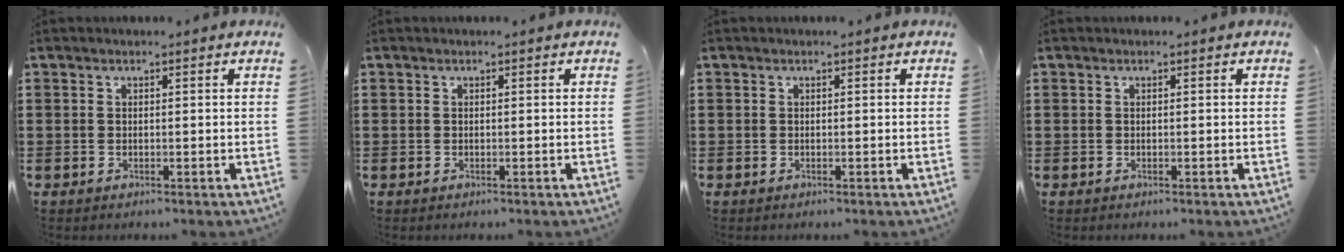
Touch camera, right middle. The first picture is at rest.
{"total": 0.0}
{"total": 0.0}
{"total": 0.0}